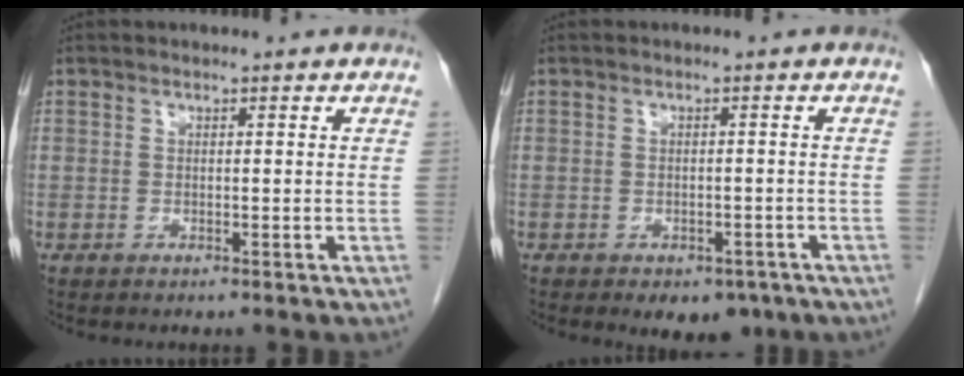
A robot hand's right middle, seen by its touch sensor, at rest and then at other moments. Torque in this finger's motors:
{"motor_torque": [0.04, -0.03, 0.02, 0.03]}